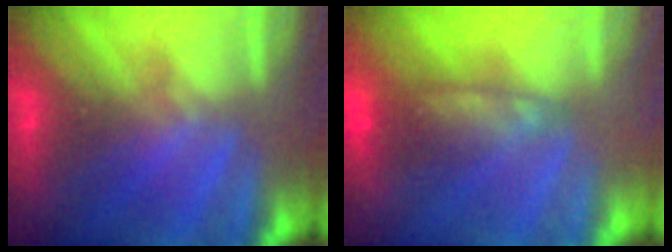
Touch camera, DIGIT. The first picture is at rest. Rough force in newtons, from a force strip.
{"total": 10.8}